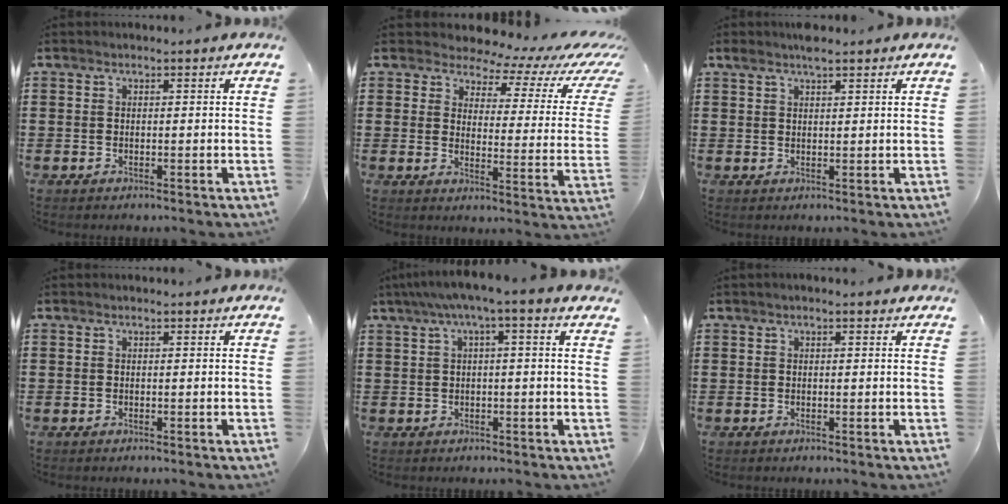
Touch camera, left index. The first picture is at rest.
{"total": 4.2, "force": [3.7, 1.6, 1.2], "torque": [-0.033, -0.033, 0.056]}
{"total": 2.6, "force": [2.1, 0.5, 1.5], "torque": [-0.033, 0.003, 0.038]}
{"total": 0.0}
{"total": 3.1, "force": [0.4, 0.0, 3.1], "torque": [-0.058, -0.002, 0.003]}
{"total": 0.6, "force": [0.3, 0.1, 0.5], "torque": [-0.010, 0.001, 0.006]}